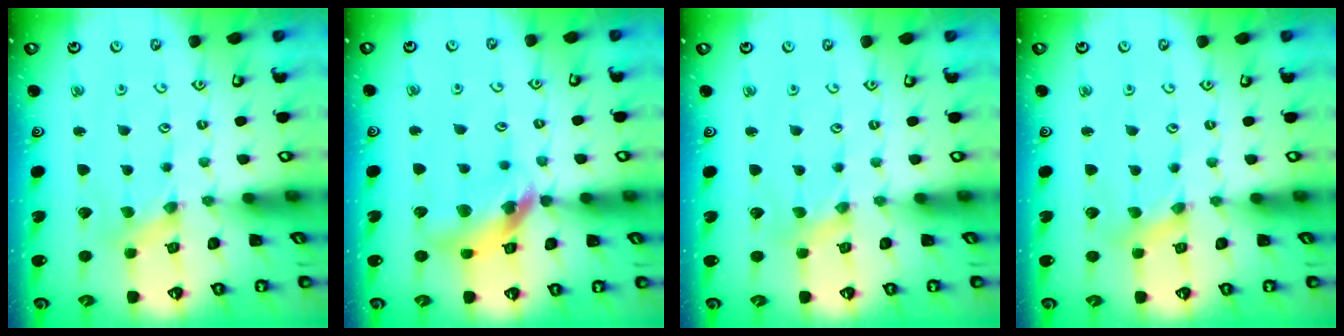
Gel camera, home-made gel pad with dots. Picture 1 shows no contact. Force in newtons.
{"total": 13.8, "press": 13.7, "slide": 1.6}
{"total": 0.0}
{"total": 1.8, "press": 1.8, "slide": 0.3}